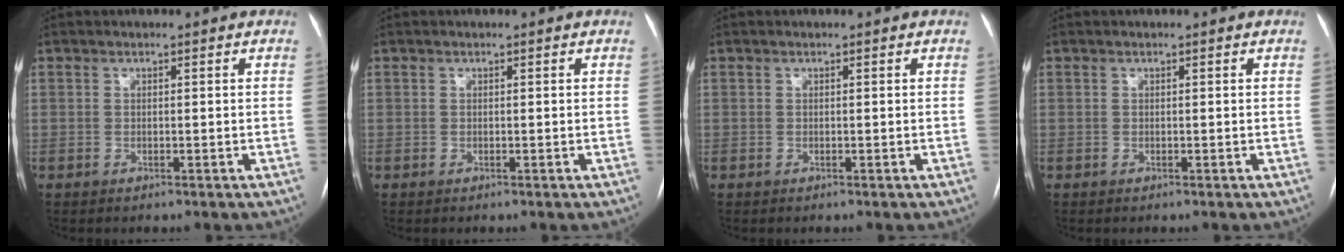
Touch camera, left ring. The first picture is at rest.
{"total": 0.0}
{"total": 0.0}
{"total": 0.0}